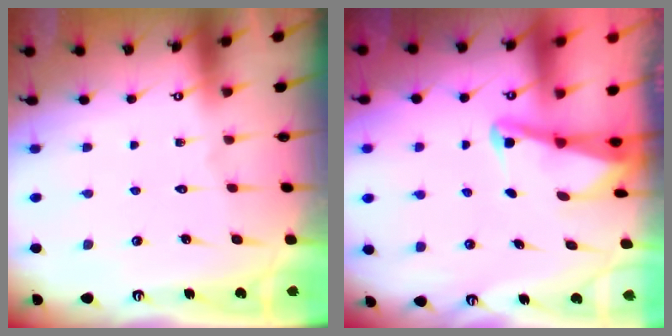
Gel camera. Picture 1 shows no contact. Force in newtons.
{"total": 2.0, "press": 2.0, "slide": 0.3}